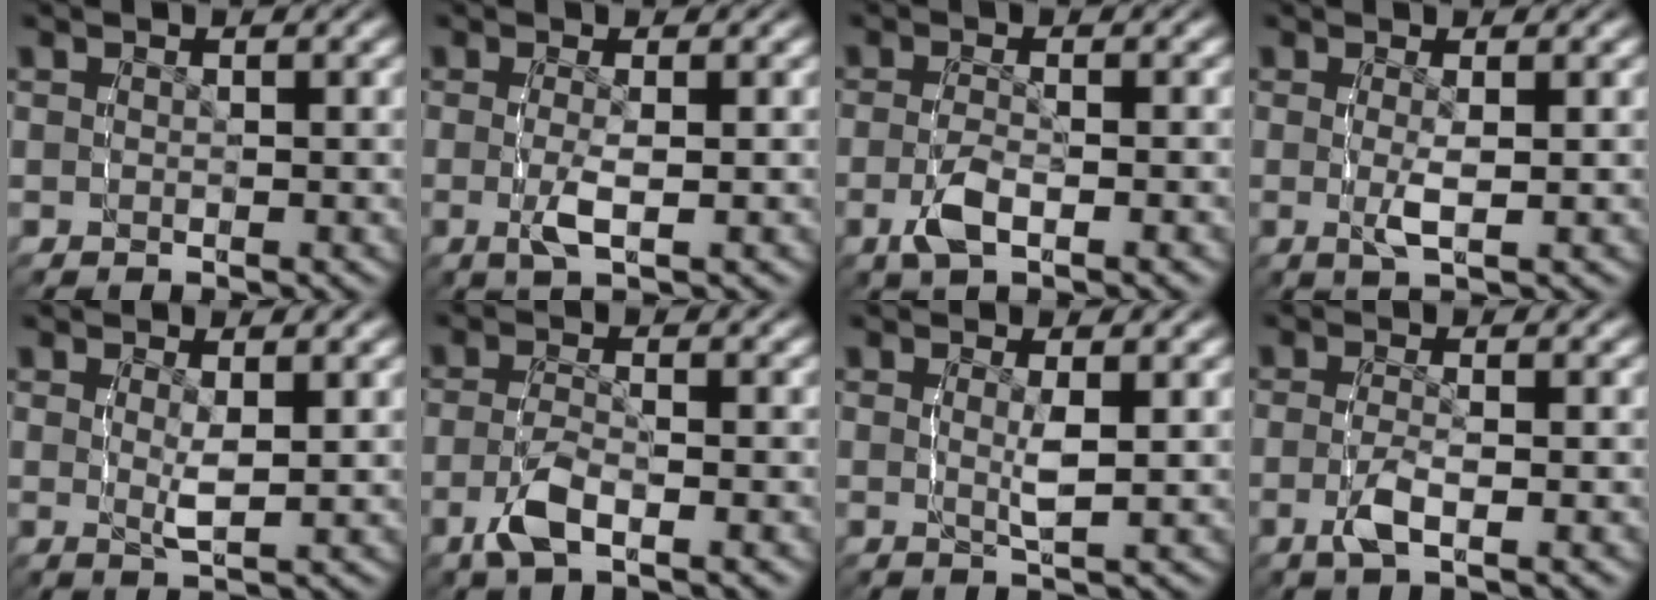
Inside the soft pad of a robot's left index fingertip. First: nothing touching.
{"total": 2.0, "force": [-0.3, -0.3, 1.9], "torque": [-0.046, -0.007, -0.002]}
{"total": 2.3, "force": [-1.1, 0.3, 2.0], "torque": [-0.046, -0.006, -0.018]}
{"total": 1.8, "force": [0.0, -0.4, 1.7], "torque": [-0.042, -0.010, 0.005]}
{"total": 1.7, "force": [0.7, -0.5, 1.5], "torque": [-0.031, -0.013, 0.019]}
{"total": 2.7, "force": [-1.5, 0.2, 2.2], "torque": [-0.048, -0.006, -0.025]}
{"total": 1.6, "force": [0.5, -0.6, 1.4], "torque": [-0.032, -0.013, 0.014]}
{"total": 2.2, "force": [-0.9, -0.1, 1.9], "torque": [-0.045, -0.007, -0.015]}